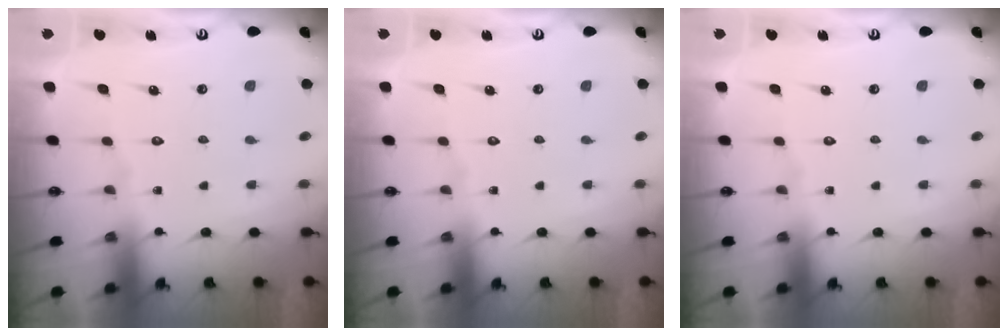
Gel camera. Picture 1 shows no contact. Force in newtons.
{"total": 0.0}
{"total": 0.0}